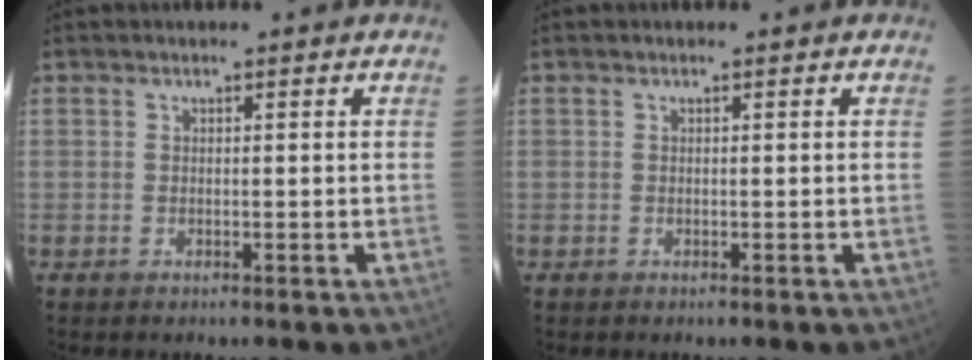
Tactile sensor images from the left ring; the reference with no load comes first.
{"total": 0.0}